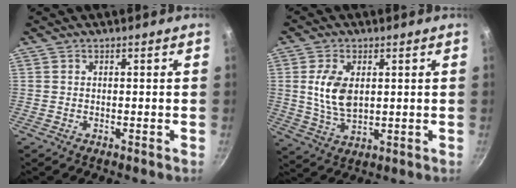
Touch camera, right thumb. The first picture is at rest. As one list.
[{"total": 8.6, "force": [1.5, 4.9, 6.9], "torque": [-0.130, -0.013, 0.033]}]